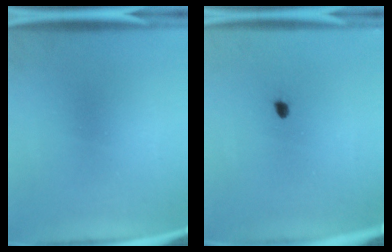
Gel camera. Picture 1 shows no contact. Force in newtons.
{"total": 1.0}